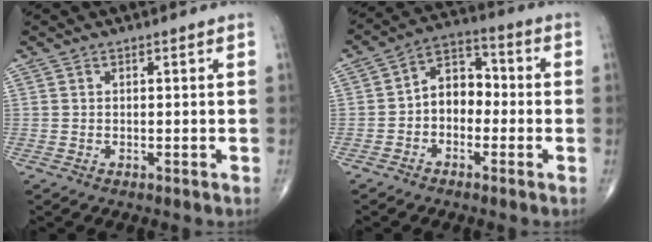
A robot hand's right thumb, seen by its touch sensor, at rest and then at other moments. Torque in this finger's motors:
{"motor_torque": [-0.09, 0.40, 0.43, 0.30, 0.16]}